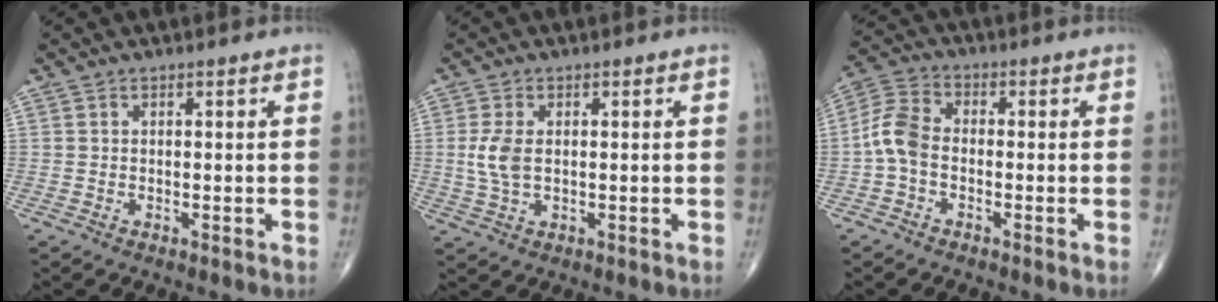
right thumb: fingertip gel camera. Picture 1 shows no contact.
{"total": 4.8, "force": [0.3, 2.6, 4.0], "torque": [-0.095, 0.000, 0.008]}
{"total": 6.6, "force": [-1.3, 4.2, 4.9], "torque": [-0.099, 0.021, -0.040]}